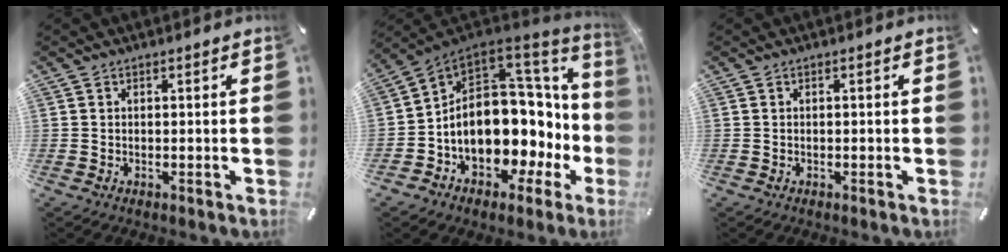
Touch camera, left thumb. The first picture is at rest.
{"total": 17.2, "force": [-2.2, 11.5, 12.6], "torque": [-0.233, -0.035, -0.030]}
{"total": 0.0}